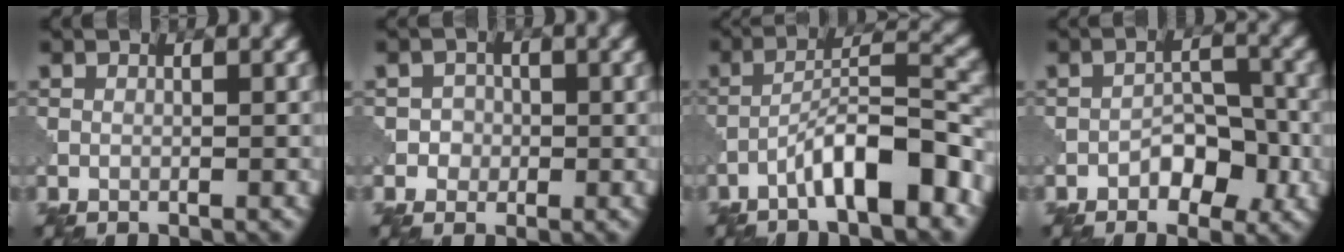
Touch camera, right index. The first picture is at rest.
{"total": 1.7, "force": [-0.3, 1.7, 0.3], "torque": [0.016, 0.001, -0.011]}
{"total": 7.1, "force": [-4.2, 1.4, 5.6], "torque": [-0.092, 0.019, -0.073]}
{"total": 3.6, "force": [-1.8, 2.1, 2.3], "torque": [-0.026, 0.007, -0.025]}